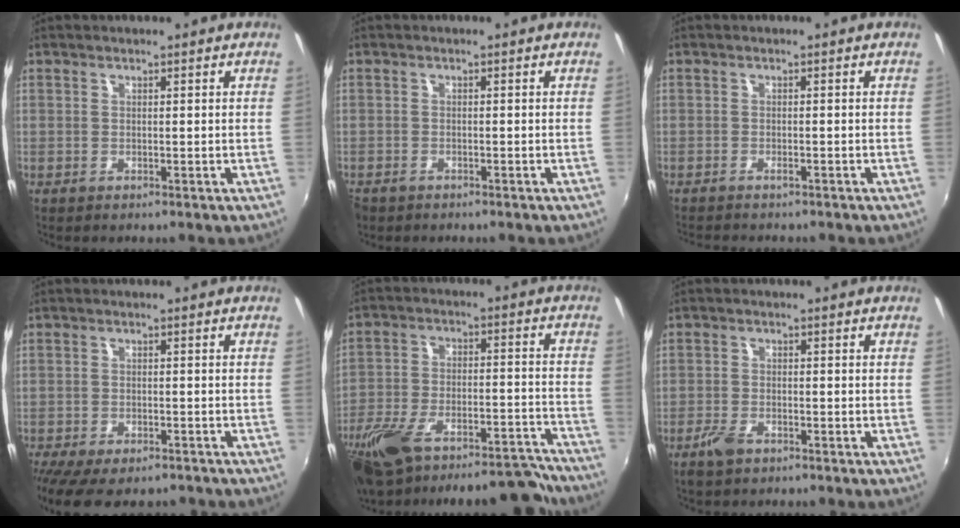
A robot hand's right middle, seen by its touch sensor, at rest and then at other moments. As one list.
[{"total": 2.3, "force": [-1.8, 1.1, 0.8], "torque": [-0.023, -0.007, -0.032]}, {"total": 2.5, "force": [-2.3, 0.5, 1.0], "torque": [-0.030, -0.008, -0.038]}, {"total": 10.6, "force": [-8.4, 3.5, 5.6], "torque": [-0.125, -0.037, -0.132]}, {"total": 22.3, "force": [-19.0, 5.7, 10.3], "torque": [-0.198, -0.013, -0.283]}, {"total": 3.7, "force": [-2.6, 1.6, 2.2], "torque": [-0.059, -0.004, -0.051]}]